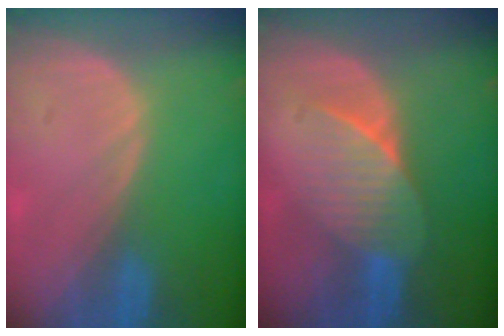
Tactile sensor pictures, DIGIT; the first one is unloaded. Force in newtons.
{"total": 6.7, "press": 6.3, "slide": 2.2}